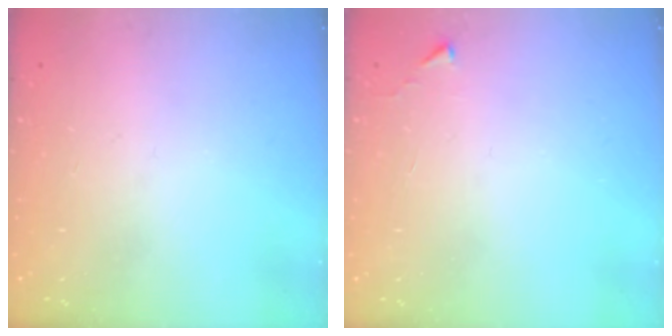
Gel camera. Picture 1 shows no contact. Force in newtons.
{"total": 2.7, "press": 2.6, "slide": 0.4}